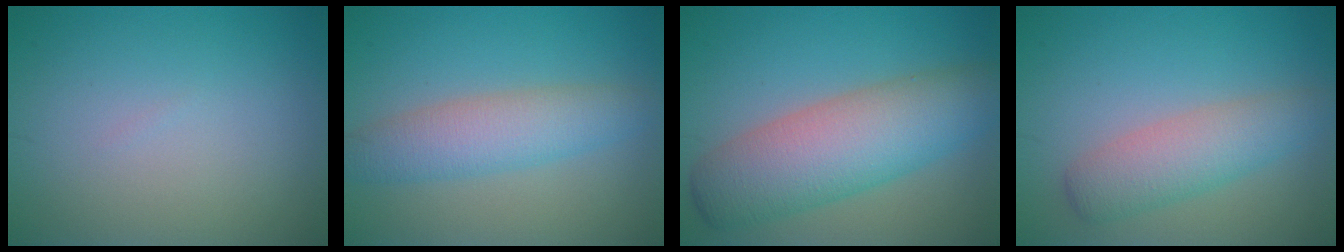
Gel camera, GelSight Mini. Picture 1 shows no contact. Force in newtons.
{"total": 4.6, "press": 4.6, "slide": 0.3}
{"total": 8.3, "press": 8.3, "slide": 0.2}
{"total": 4.1, "press": 4.1, "slide": 0.1}